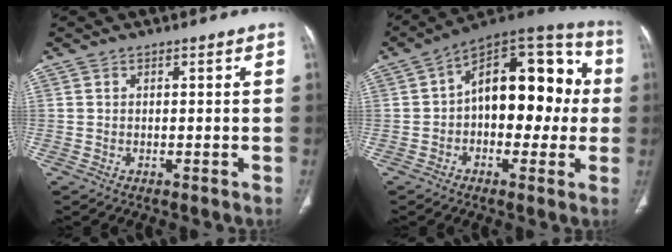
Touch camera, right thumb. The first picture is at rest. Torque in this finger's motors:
{"motor_torque": [-0.26, 0.96, 1.42, 0.27, 0.36]}